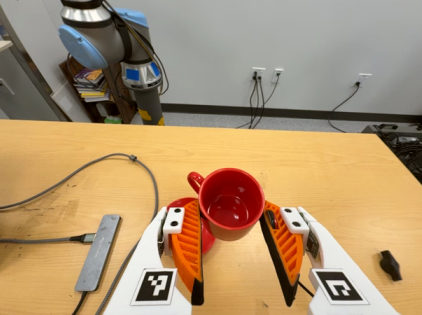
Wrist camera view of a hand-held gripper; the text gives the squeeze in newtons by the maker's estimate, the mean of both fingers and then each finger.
{"total": 6.3, "left": 6.6, "right": 6.0}